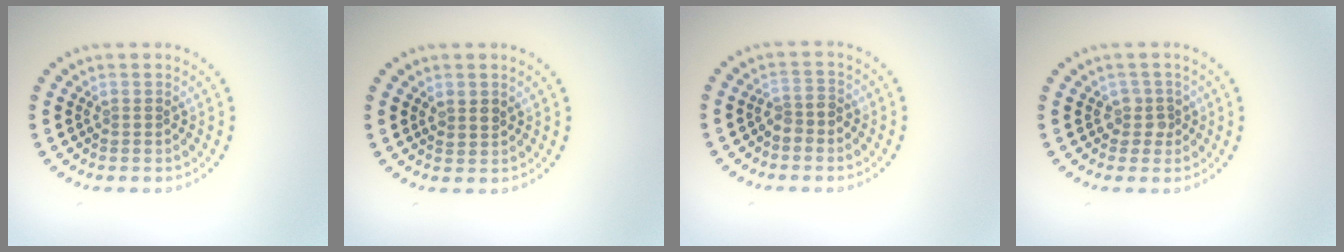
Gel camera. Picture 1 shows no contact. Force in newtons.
{"total": 1.2, "press": 1.1, "slide": 0.5}
{"total": 1.4, "press": 1.3, "slide": 0.7}
{"total": 1.4, "press": 1.2, "slide": 0.8}